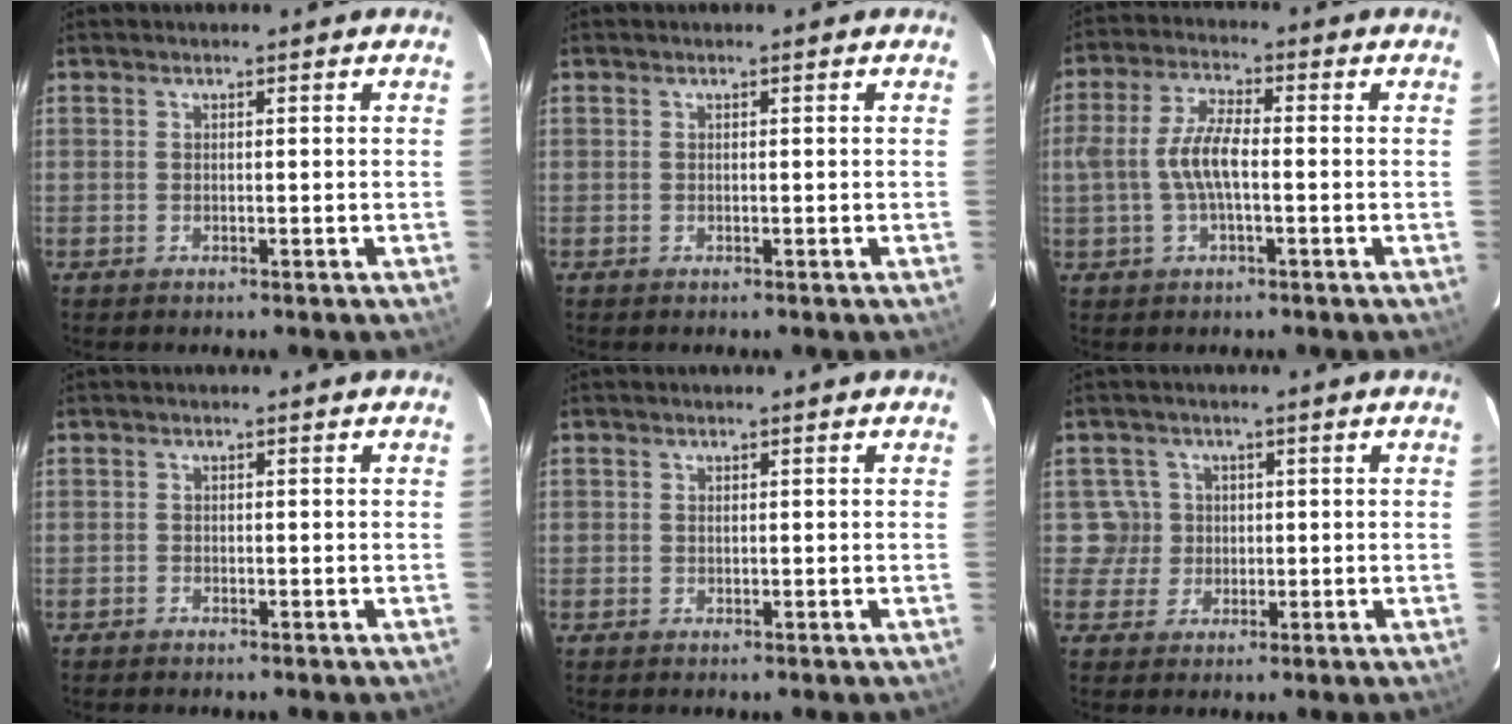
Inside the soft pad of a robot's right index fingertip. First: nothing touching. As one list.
[{"total": 0.0}, {"total": 7.8, "force": [-1.1, 2.8, 7.2], "torque": [-0.148, 0.010, -0.020]}, {"total": 0.6, "force": [-0.6, 0.2, -0.1], "torque": [0.001, 0.003, -0.012]}, {"total": 0.6, "force": [0.1, 0.6, 0.2], "torque": [-0.004, 0.002, 0.001]}, {"total": 4.1, "force": [0.4, 4.1, 0.0], "torque": [0.014, 0.018, 0.009]}]